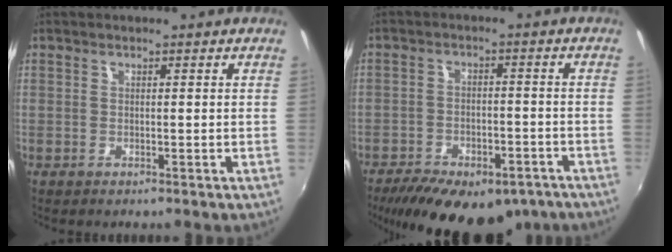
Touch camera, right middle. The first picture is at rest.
{"total": 20.4, "force": [-14.5, 9.4, 10.9], "torque": [-0.219, -0.024, -0.194]}